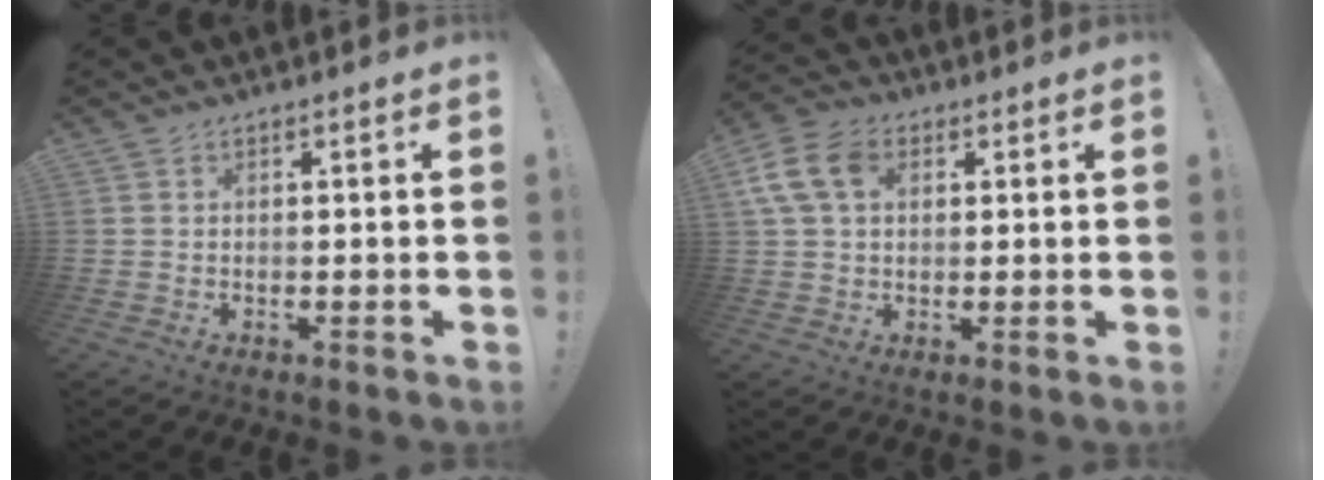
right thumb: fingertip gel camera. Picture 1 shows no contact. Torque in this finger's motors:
{"motor_torque": [0.07, 0.08, 0.40, -0.12, 0.01]}